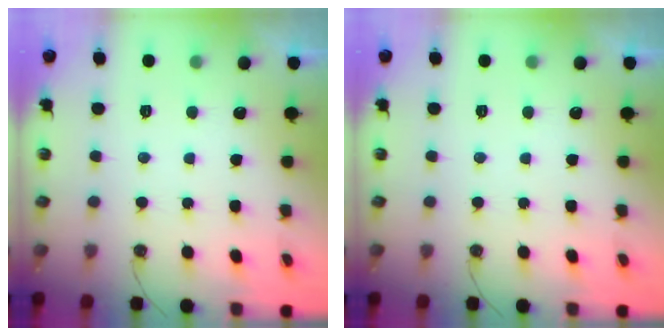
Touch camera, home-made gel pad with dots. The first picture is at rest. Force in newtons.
{"total": 0.0}